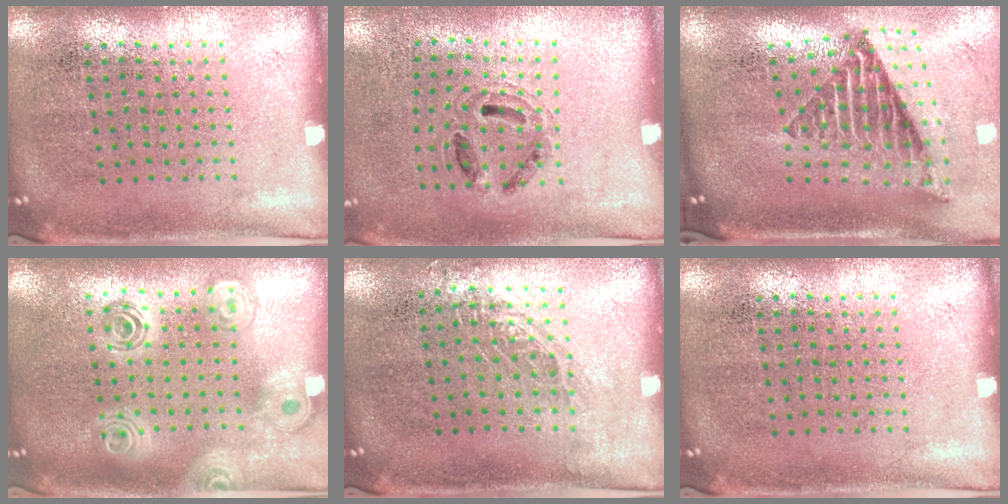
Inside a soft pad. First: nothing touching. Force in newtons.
{"total": 1.0, "press": 0.8, "slide": 0.5}
{"total": 2.8, "press": 1.7, "slide": 2.2}
{"total": 2.0, "press": 1.7, "slide": 1.2}
{"total": 0.8, "press": 0.8, "slide": 0.2}
{"total": 0.0}